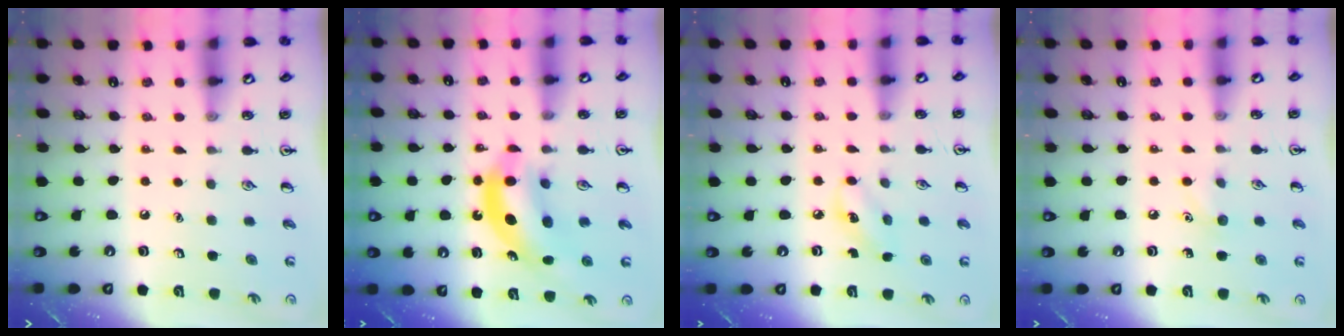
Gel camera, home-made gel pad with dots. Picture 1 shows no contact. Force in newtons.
{"total": 10.1, "press": 9.7, "slide": 3.0}
{"total": 3.5, "press": 3.3, "slide": 1.1}
{"total": 4.4, "press": 4.2, "slide": 1.4}